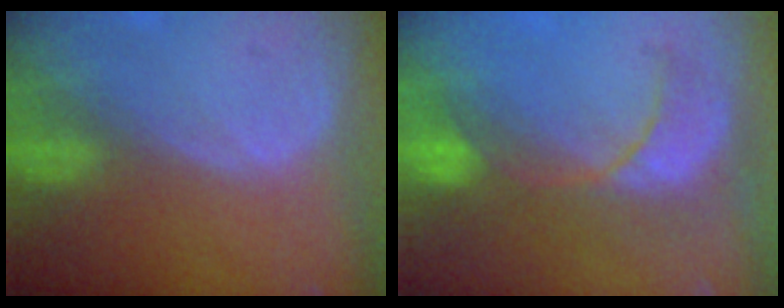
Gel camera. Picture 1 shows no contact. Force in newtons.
{"total": 7.9, "press": 7.8, "slide": 1.6}